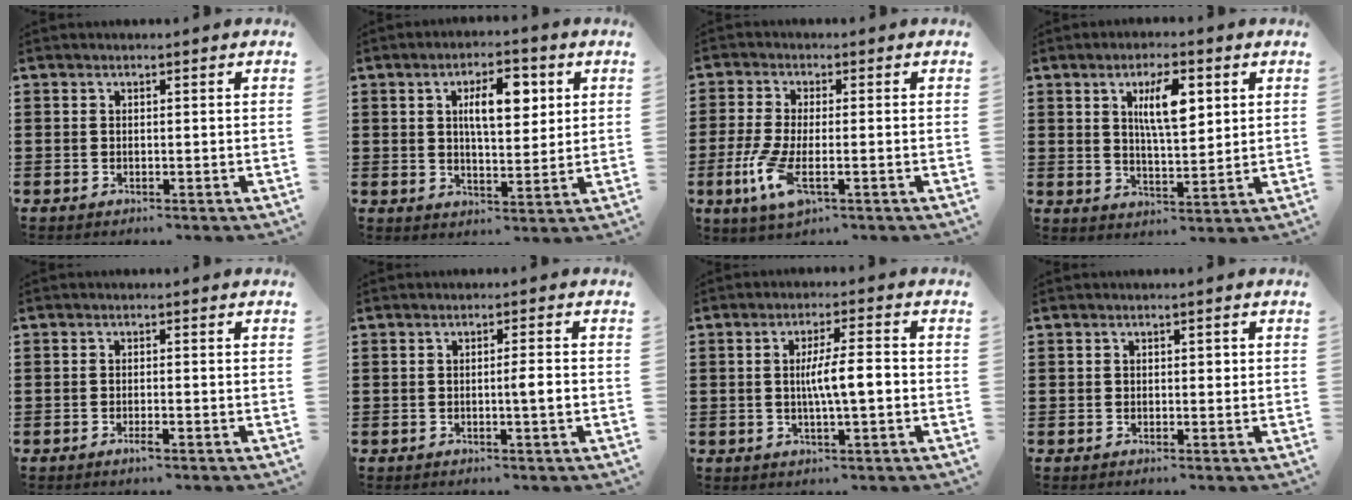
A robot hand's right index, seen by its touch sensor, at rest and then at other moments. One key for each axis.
{"total": 7.3, "fx": 2.5, "fy": 3.1, "fz": 6.2, "tx": -0.097, "ty": 0.000, "tz": 0.033}
{"total": 6.4, "fx": -2.3, "fy": 2.0, "fz": 5.6, "tx": -0.136, "ty": -0.018, "tz": -0.046}
{"total": 7.2, "fx": 2.6, "fy": 2.4, "fz": 6.3, "tx": -0.122, "ty": 0.006, "tz": 0.041}
{"total": 1.5, "fx": -0.9, "fy": 0.1, "fz": 1.2, "tx": -0.021, "ty": -0.005, "tz": -0.015}
{"total": 2.4, "fx": -0.5, "fy": -0.1, "fz": 2.3, "tx": -0.039, "ty": -0.006, "tz": -0.010}
{"total": 5.7, "fx": -0.4, "fy": 0.8, "fz": 5.7, "tx": -0.098, "ty": 0.002, "tz": -0.010}
{"total": 0.7, "fx": 0.2, "fy": 0.5, "fz": 0.5, "tx": -0.001, "ty": -0.001, "tz": 0.001}